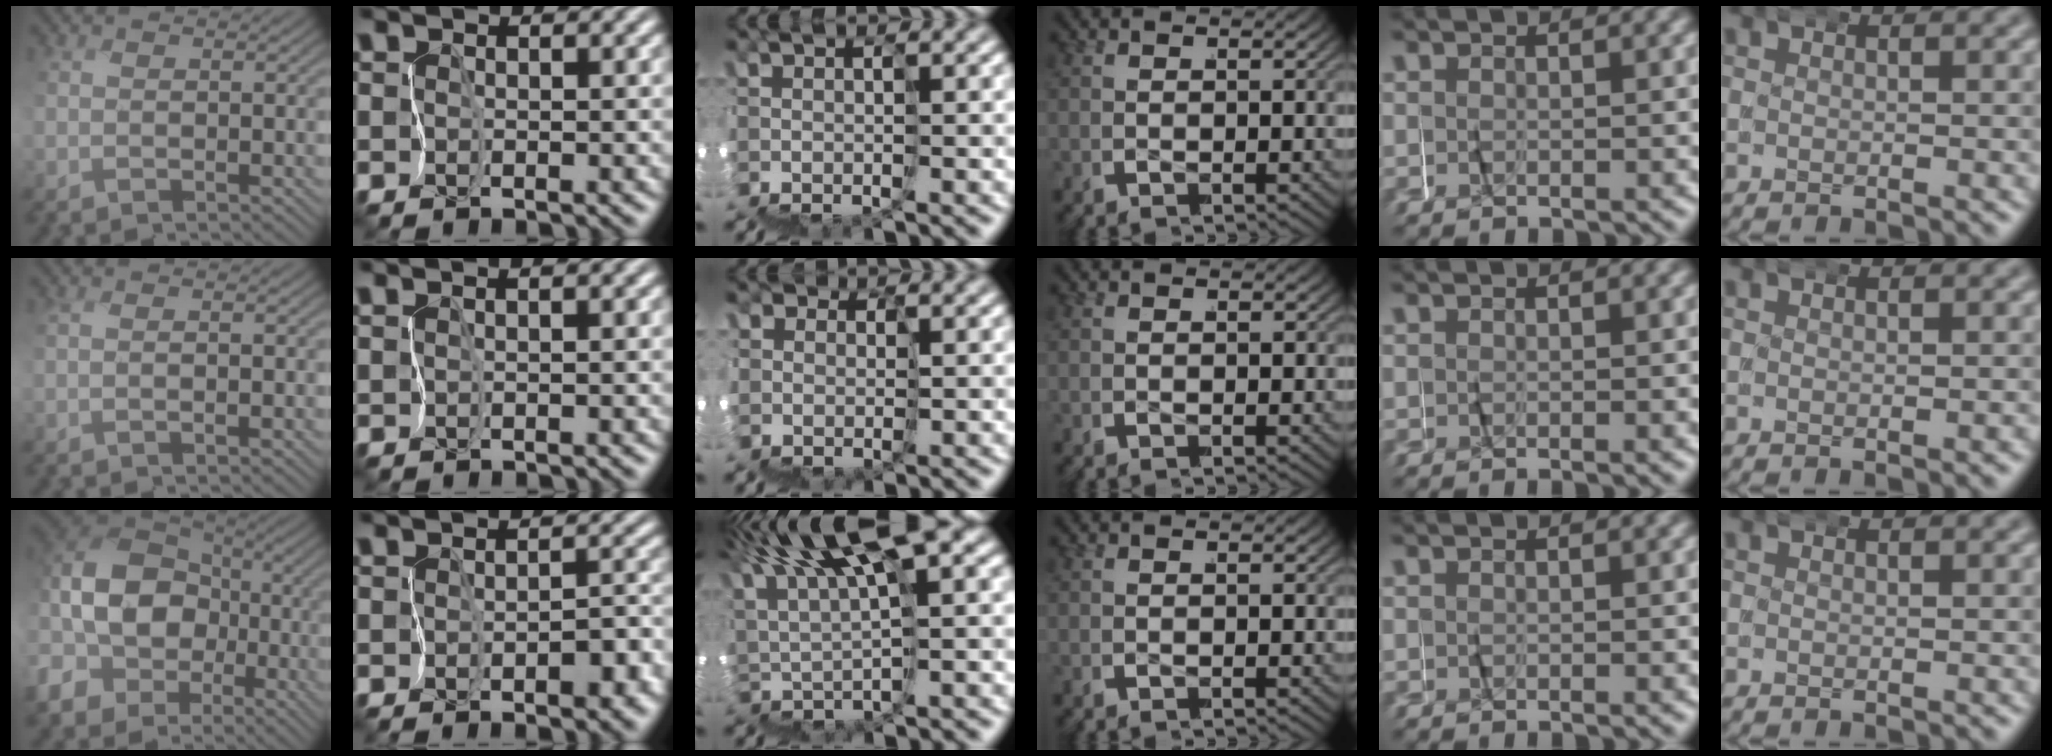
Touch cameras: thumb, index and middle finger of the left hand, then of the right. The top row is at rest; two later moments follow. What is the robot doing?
{"motion": "wrap", "object": "masking tape"}